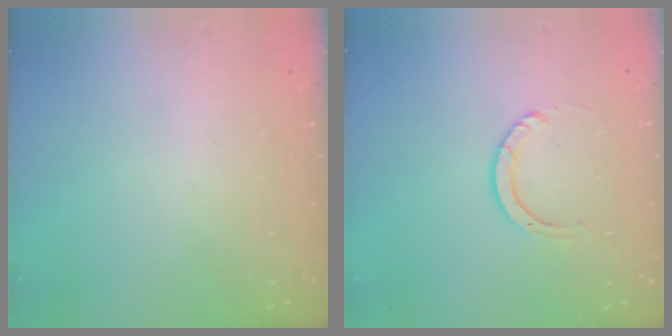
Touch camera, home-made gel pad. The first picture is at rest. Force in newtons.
{"total": 3.6, "press": 3.6, "slide": 0.3}